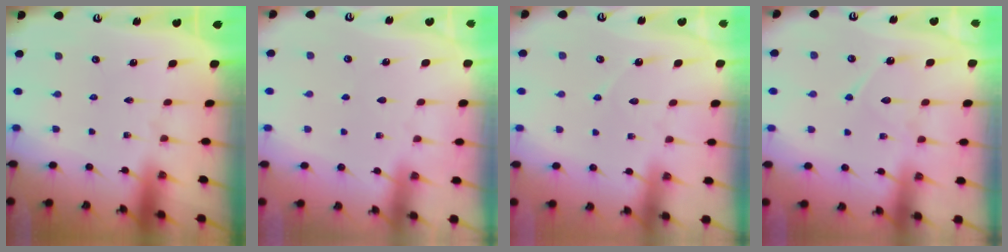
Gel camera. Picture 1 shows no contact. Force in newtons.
{"total": 3.0, "press": 3.0, "slide": 0.5}
{"total": 3.1, "press": 3.1, "slide": 0.3}
{"total": 8.8, "press": 8.8, "slide": 0.9}